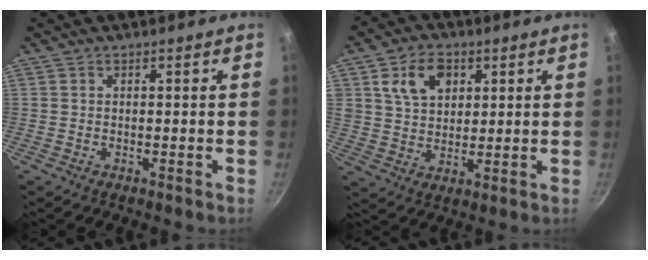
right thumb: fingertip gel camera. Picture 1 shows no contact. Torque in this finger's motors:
{"motor_torque": [0.61, 0.71, 1.50, 1.26, 0.33]}